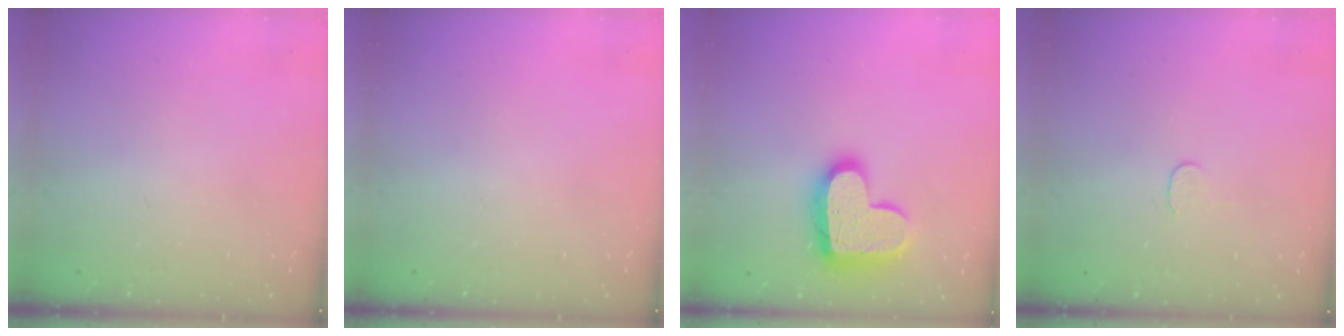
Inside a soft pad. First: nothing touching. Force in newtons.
{"total": 0.0}
{"total": 17.2, "press": 17.1, "slide": 1.3}
{"total": 3.9, "press": 3.9, "slide": 0.3}